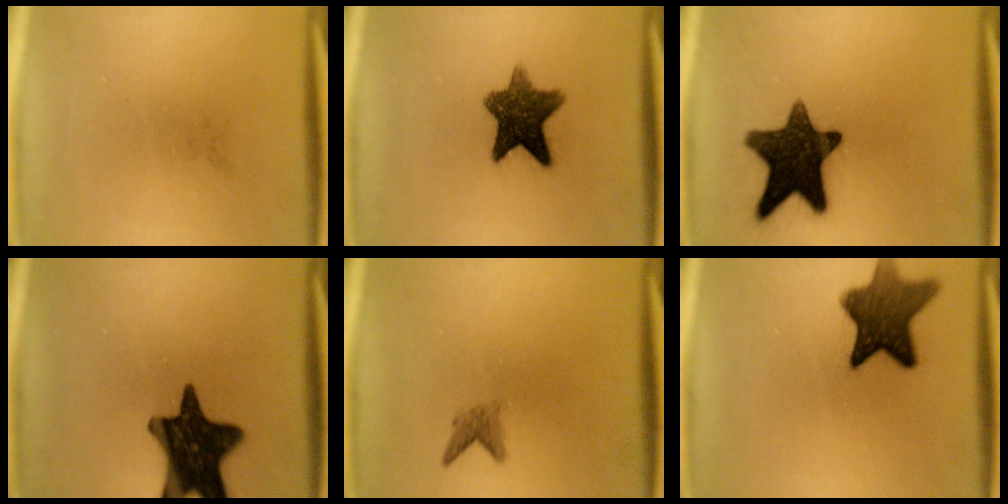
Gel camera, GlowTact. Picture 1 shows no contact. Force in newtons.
{"total": 9.9}
{"total": 14.9}
{"total": 15.6}
{"total": 1.7}
{"total": 10.5}